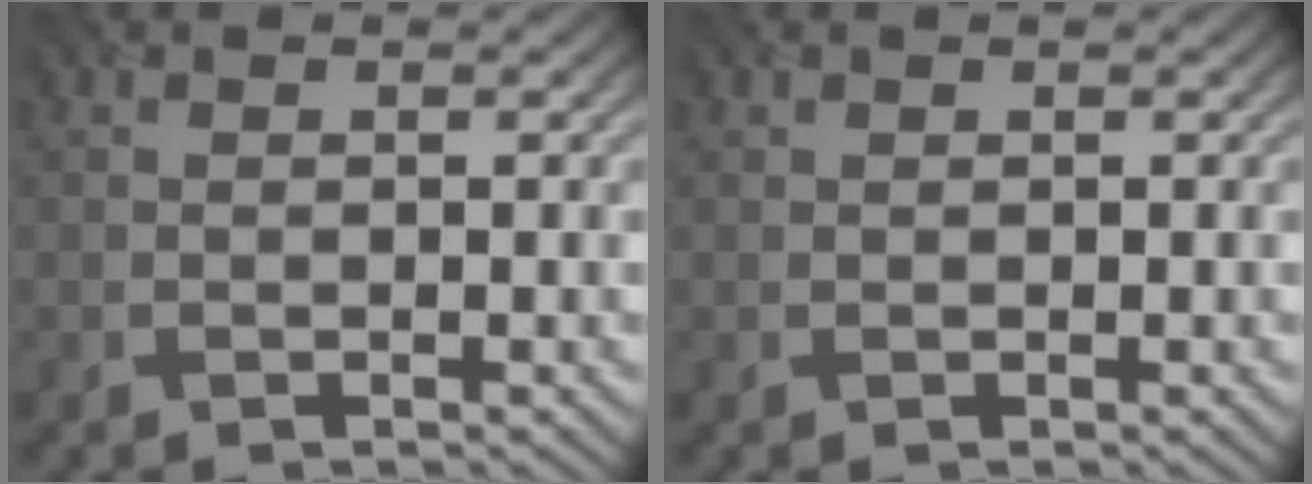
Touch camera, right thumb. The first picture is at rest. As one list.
[{"total": 0.0}]